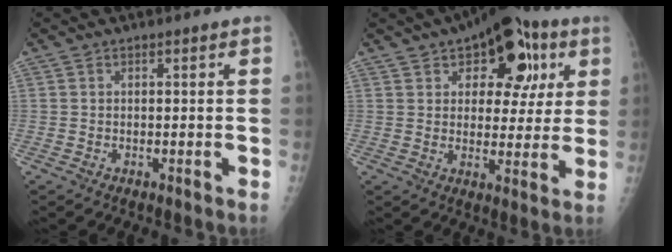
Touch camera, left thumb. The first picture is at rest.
{"total": 16.7, "force": [7.1, 9.2, 12.0], "torque": [-0.108, -0.003, 0.096]}